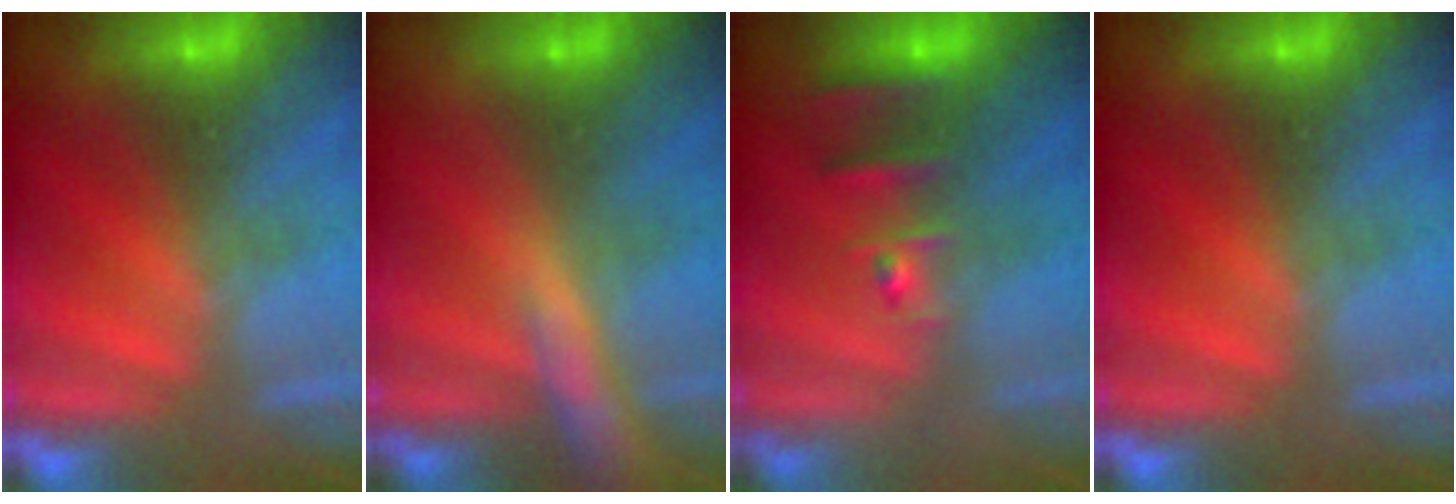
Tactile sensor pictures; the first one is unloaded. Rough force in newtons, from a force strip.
{"total": 8.1}
{"total": 2.5}
{"total": 0.0}